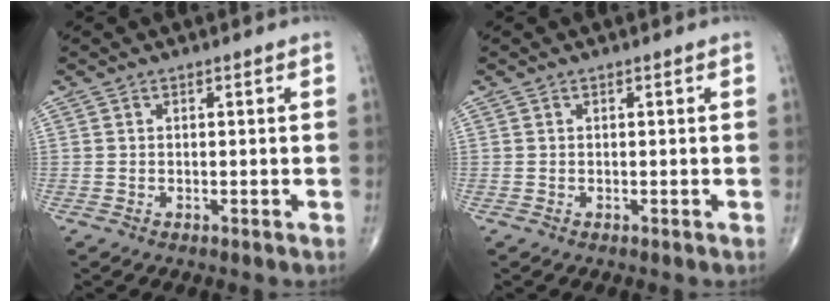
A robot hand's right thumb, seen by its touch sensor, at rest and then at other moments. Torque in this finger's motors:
{"motor_torque": [-0.02, 0.02, 0.07, 0.09, 0.00]}